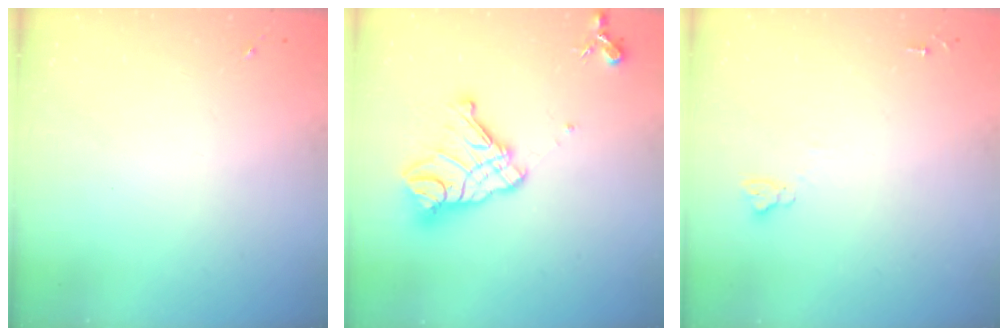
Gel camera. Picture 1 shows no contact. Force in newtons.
{"total": 15.8, "press": 15.7, "slide": 1.7}
{"total": 3.8, "press": 3.8, "slide": 0.3}